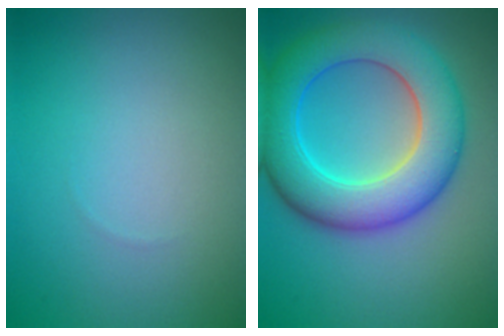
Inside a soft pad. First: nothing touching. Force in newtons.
{"total": 9.0, "press": 9.0, "slide": 0.3}